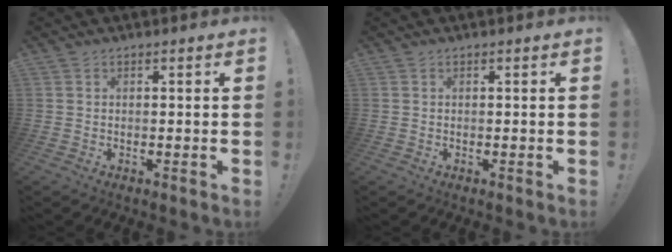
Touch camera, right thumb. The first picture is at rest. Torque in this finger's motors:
{"motor_torque": [0.01, 0.00, -0.12, 0.12, 0.00]}